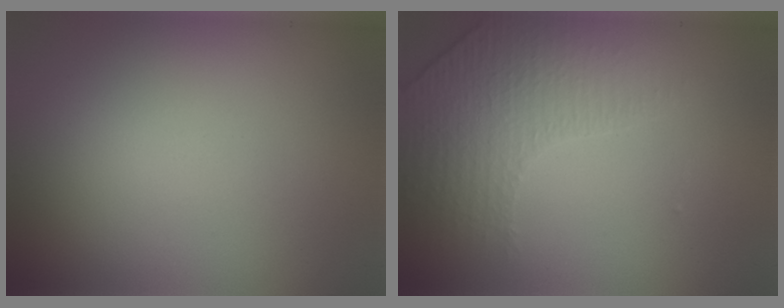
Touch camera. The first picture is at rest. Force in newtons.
{"total": 4.6, "press": 3.0, "slide": 3.5}